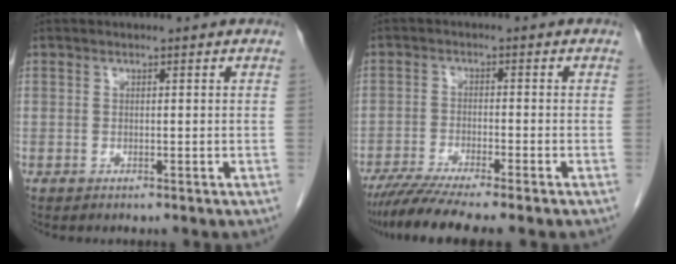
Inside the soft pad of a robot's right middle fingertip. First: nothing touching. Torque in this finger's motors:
{"motor_torque": [1.10, -1.03, 0.19, 0.07]}